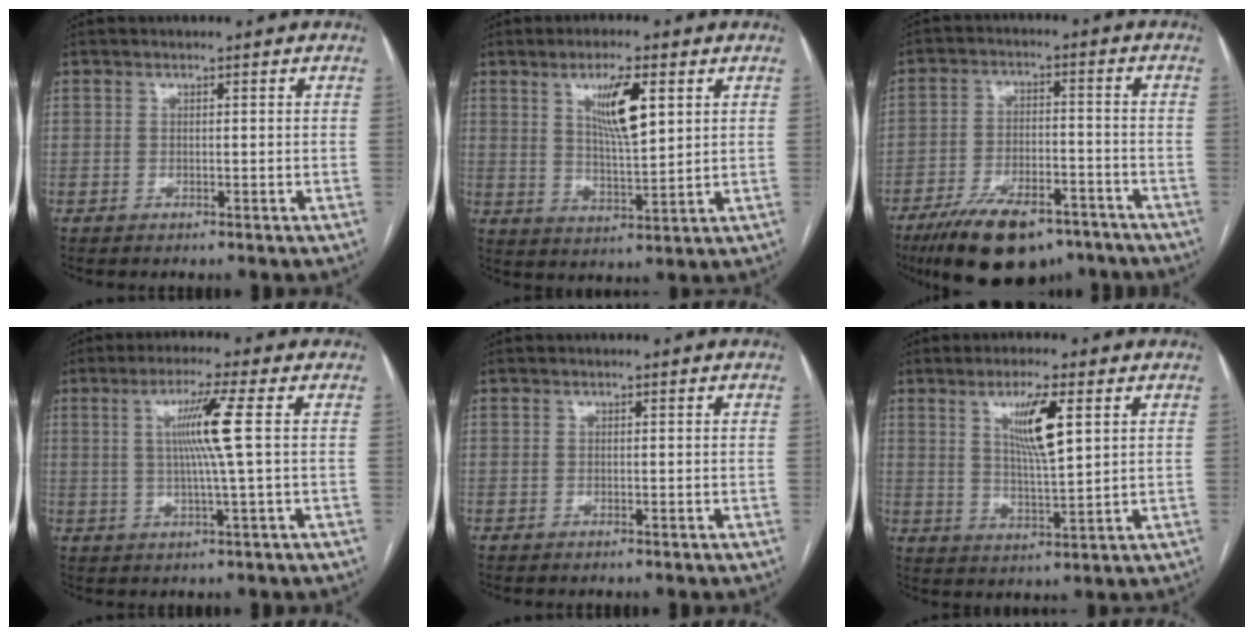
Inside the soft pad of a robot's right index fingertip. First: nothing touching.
{"total": 8.4, "force": [3.5, 2.0, 7.4], "torque": [-0.132, -0.002, 0.064]}
{"total": 15.0, "force": [-11.2, 5.5, 8.4], "torque": [-0.144, -0.002, -0.179]}
{"total": 7.0, "force": [1.2, -1.6, 6.7], "torque": [-0.127, 0.001, 0.028]}
{"total": 0.0}
{"total": 7.7, "force": [3.1, 0.6, 7.0], "torque": [-0.131, -0.006, 0.057]}